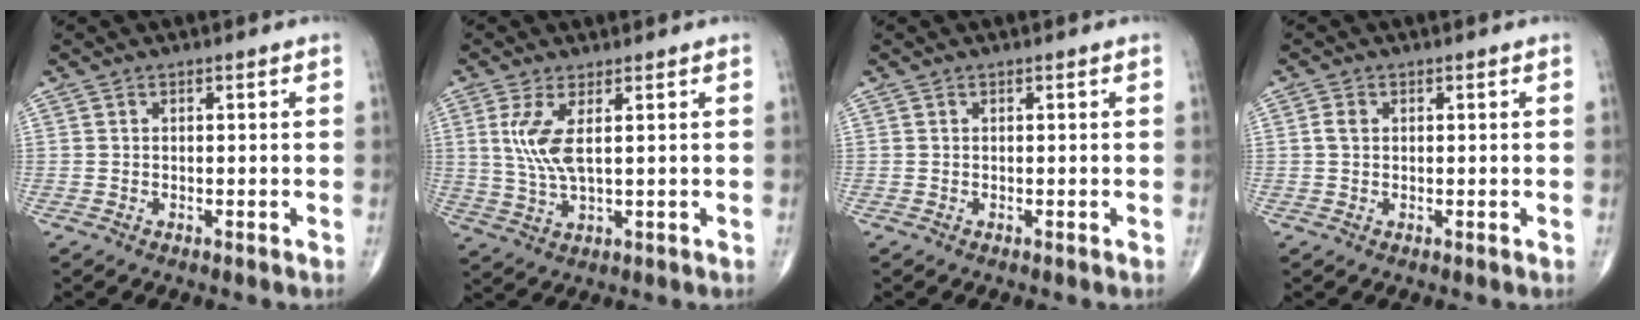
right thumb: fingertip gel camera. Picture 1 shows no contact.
{"total": 6.4, "force": [1.6, 1.8, 5.9], "torque": [-0.144, -0.011, 0.040]}
{"total": 0.0}
{"total": 1.7, "force": [0.2, 1.3, 1.1], "torque": [-0.021, 0.004, 0.004]}